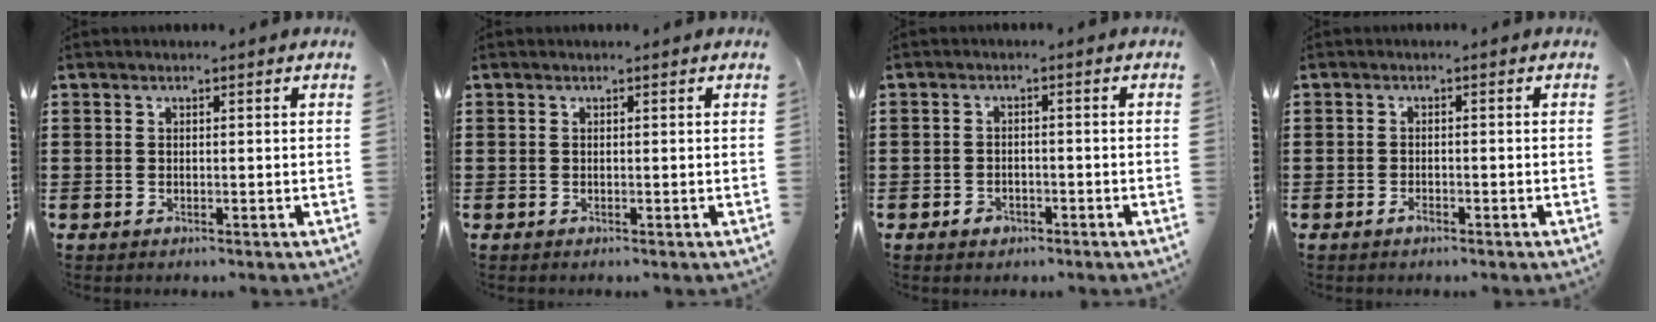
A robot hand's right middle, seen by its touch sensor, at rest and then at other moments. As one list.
[{"total": 0.0}, {"total": 1.5, "force": [-1.1, 0.9, 0.5], "torque": [-0.011, 0.000, -0.022]}, {"total": 1.2, "force": [-0.9, 0.4, 0.7], "torque": [-0.017, -0.006, -0.016]}]